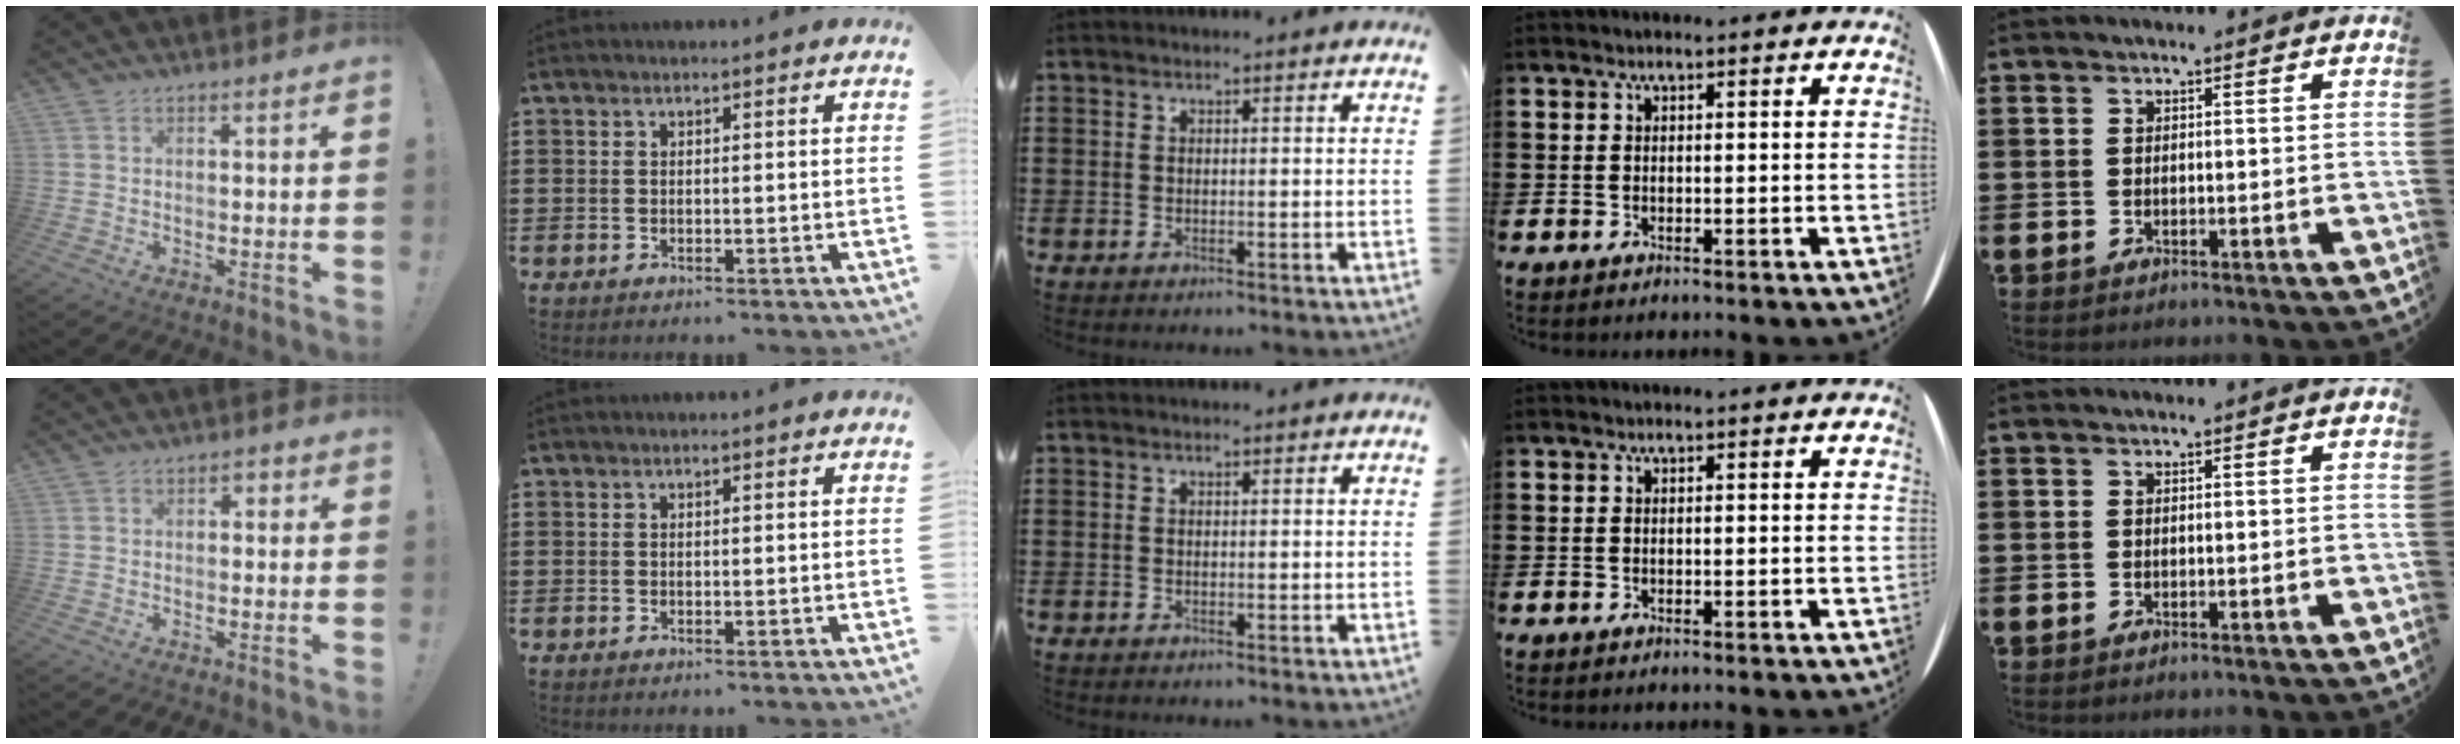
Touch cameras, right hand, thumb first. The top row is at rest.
{"thumb": {"total": 2.0, "force": [-1.3, 1.3, 0.9], "torque": [-0.008, 0.008, -0.026]}}